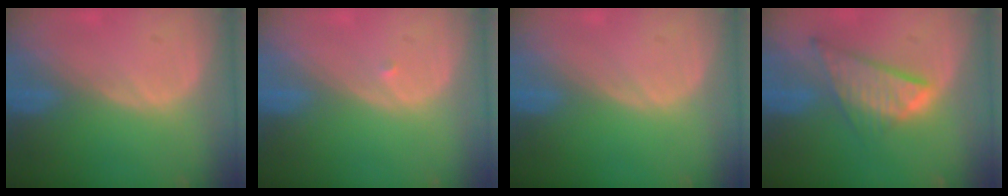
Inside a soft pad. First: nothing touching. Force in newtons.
{"total": 0.5, "press": 0.4, "slide": 0.3}
{"total": 0.0}
{"total": 8.7, "press": 7.4, "slide": 4.6}